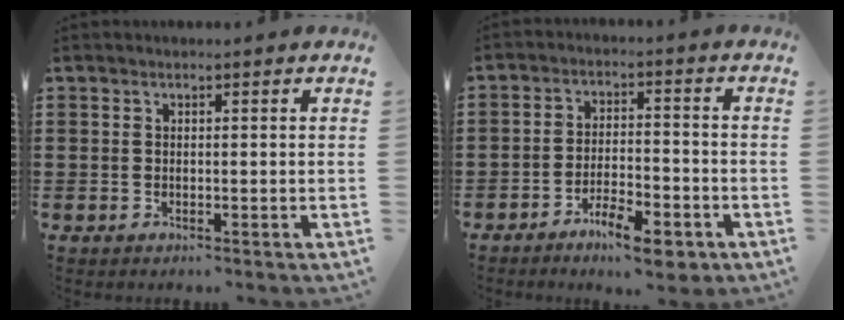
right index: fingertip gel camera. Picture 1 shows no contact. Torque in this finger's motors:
{"motor_torque": [1.20, 0.94, 0.54, 0.03]}